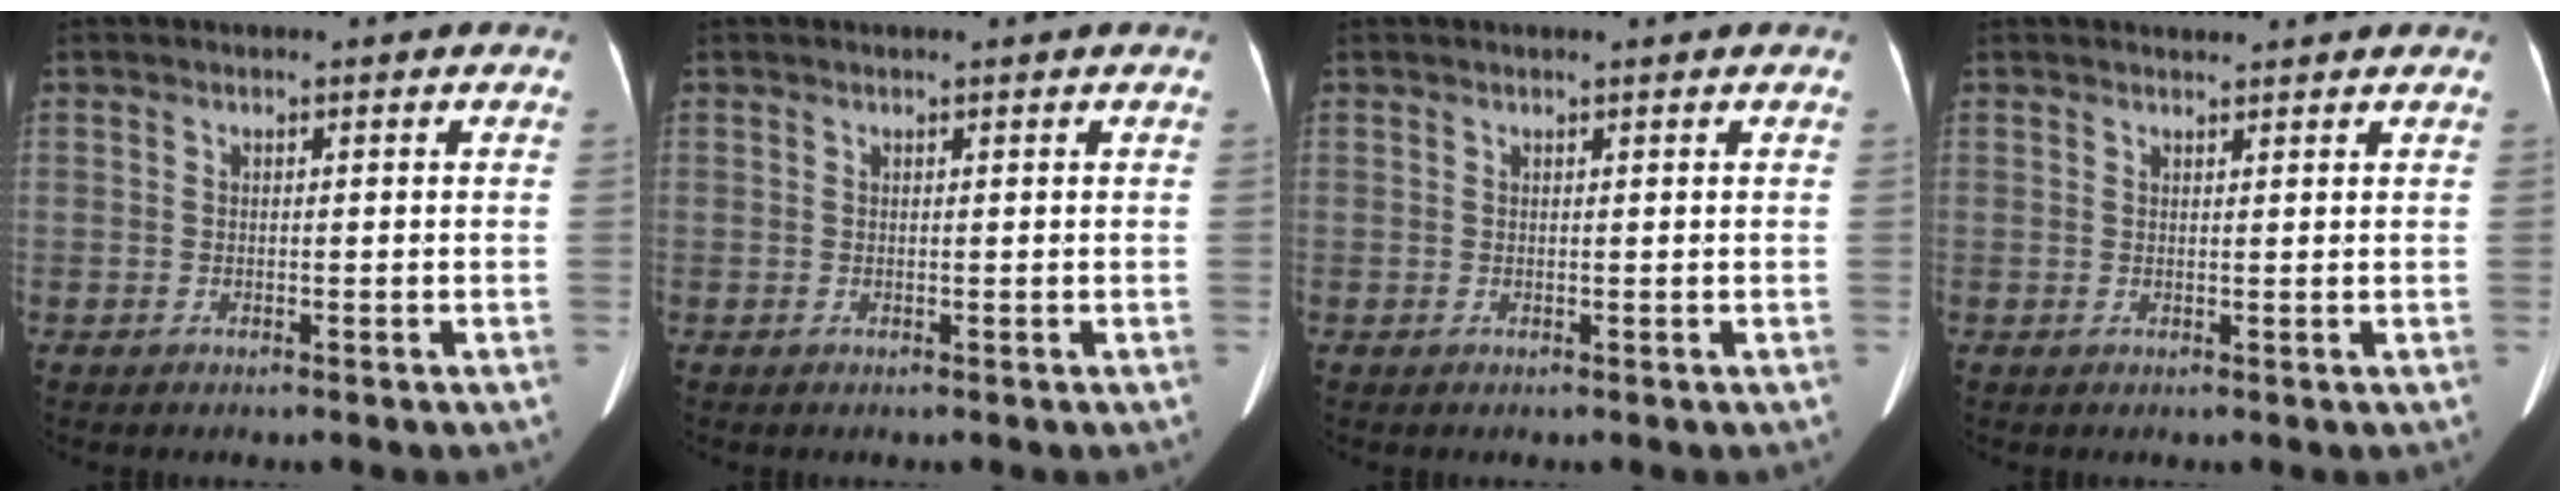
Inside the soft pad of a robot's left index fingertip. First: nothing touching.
{"total": 0.9, "force": [0.8, -0.1, 0.4], "torque": [-0.006, 0.009, 0.014]}
{"total": 1.2, "force": [1.0, -0.1, 0.6], "torque": [-0.008, 0.010, 0.018]}
{"total": 2.7, "force": [2.7, 0.2, 0.4], "torque": [-0.010, 0.016, 0.034]}